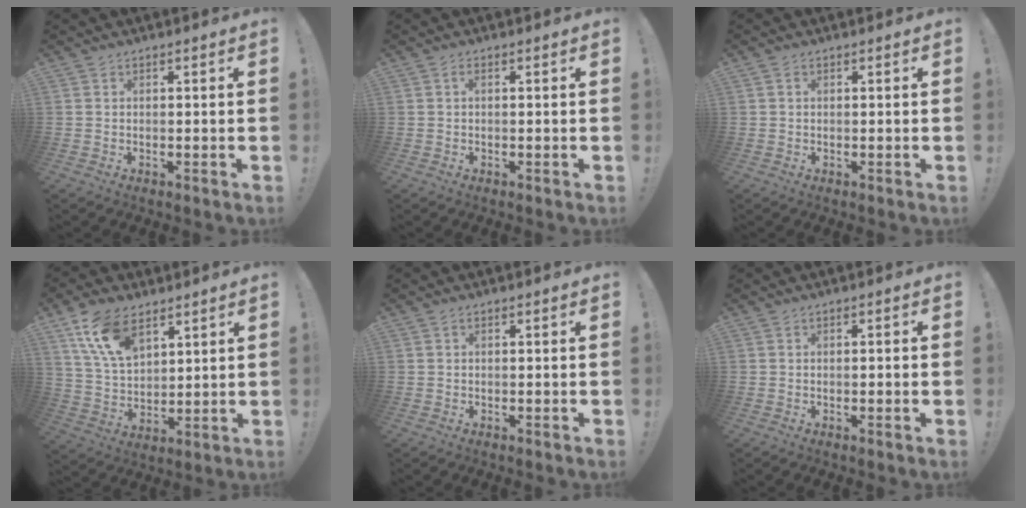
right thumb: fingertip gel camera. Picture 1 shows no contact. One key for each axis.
{"total": 0.8, "fx": -0.1, "fy": 0.1, "fz": 0.8, "tx": -0.017, "ty": 0.002, "tz": -0.003}
{"total": 0.5, "fx": 0.2, "fy": 0.5, "fz": 0.2, "tx": -0.012, "ty": 0.006, "tz": 0.005}
{"total": 14.0, "fx": 8.4, "fy": 7.6, "fz": 8.2, "tx": -0.155, "ty": -0.028, "tz": 0.162}
{"total": 0.6, "fx": -0.1, "fy": 0.2, "fz": 0.5, "tx": -0.013, "ty": 0.002, "tz": -0.002}
{"total": 0.9, "fx": -0.5, "fy": -0.2, "fz": 0.7, "tx": -0.011, "ty": -0.001, "tz": -0.010}